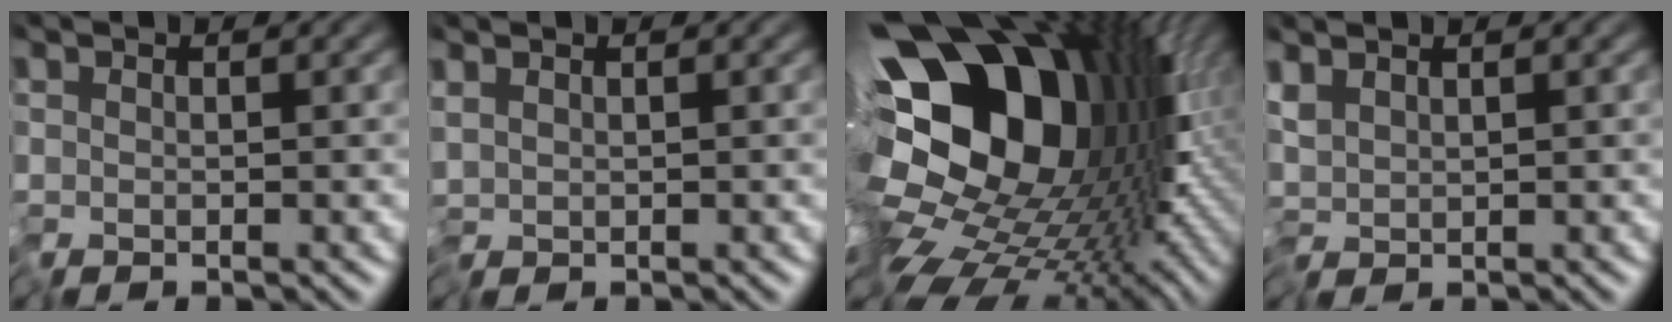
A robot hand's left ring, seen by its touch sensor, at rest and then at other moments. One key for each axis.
{"total": 0.8, "fx": 0.1, "fy": 0.3, "fz": 0.7, "tx": -0.016, "ty": 0.002, "tz": 0.002}
{"total": 18.8, "fx": -0.3, "fy": 12.2, "fz": 14.3, "tx": -0.231, "ty": -0.024, "tz": -0.001}
{"total": 1.7, "fx": 0.6, "fy": 0.7, "fz": 1.5, "tx": -0.030, "ty": 0.004, "tz": 0.009}